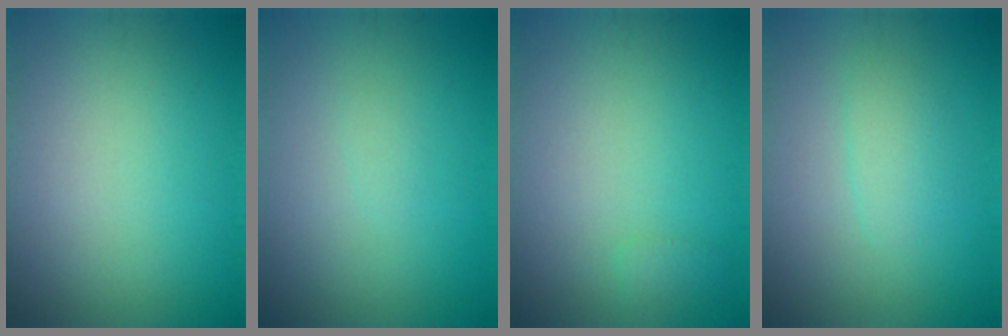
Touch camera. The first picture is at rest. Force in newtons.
{"total": 0.5, "press": 0.5, "slide": 0.1}
{"total": 0.7, "press": 0.7, "slide": 0.0}
{"total": 1.8, "press": 1.8, "slide": 0.2}